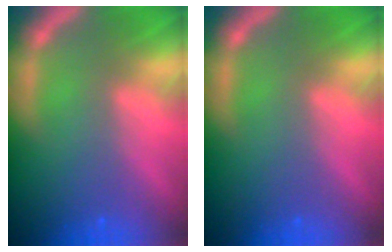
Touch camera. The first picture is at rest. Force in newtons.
{"total": 0.0}